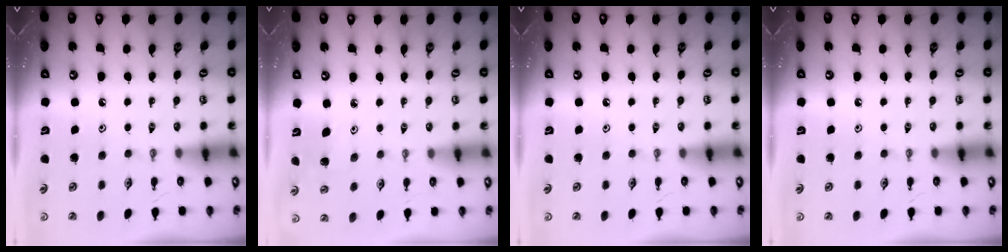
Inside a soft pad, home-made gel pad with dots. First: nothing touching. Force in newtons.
{"total": 4.7, "press": 4.6, "slide": 1.0}
{"total": 0.0}
{"total": 0.0}